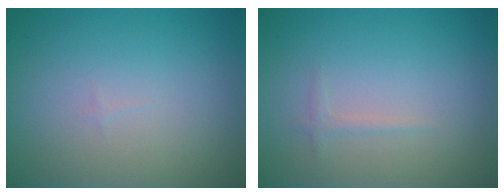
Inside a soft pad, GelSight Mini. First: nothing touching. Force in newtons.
{"total": 0.7, "press": 0.7, "slide": 0.1}